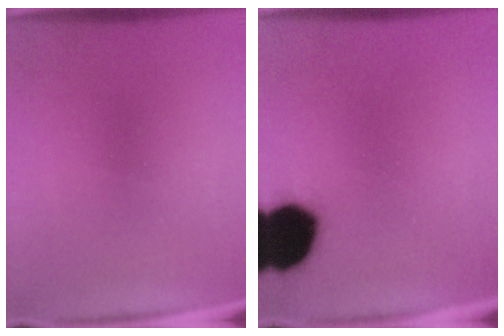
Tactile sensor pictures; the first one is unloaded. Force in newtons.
{"total": 17.1}